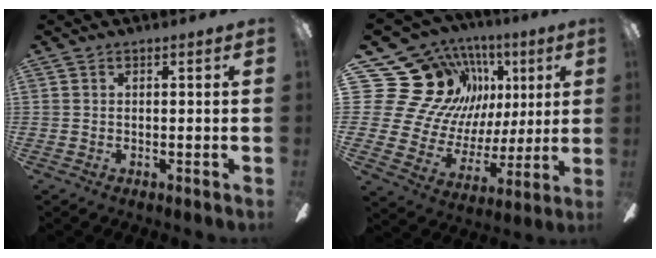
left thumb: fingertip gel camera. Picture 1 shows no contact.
{"total": 21.4, "force": [8.8, 17.5, 8.8], "torque": [-0.184, -0.068, 0.198]}